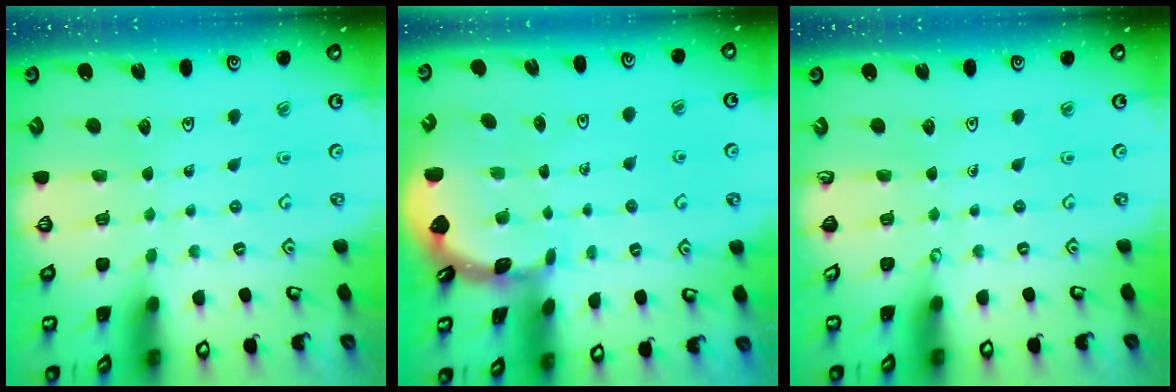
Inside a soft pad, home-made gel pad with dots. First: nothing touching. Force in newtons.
{"total": 1.6, "press": 1.6, "slide": 0.2}
{"total": 0.0}